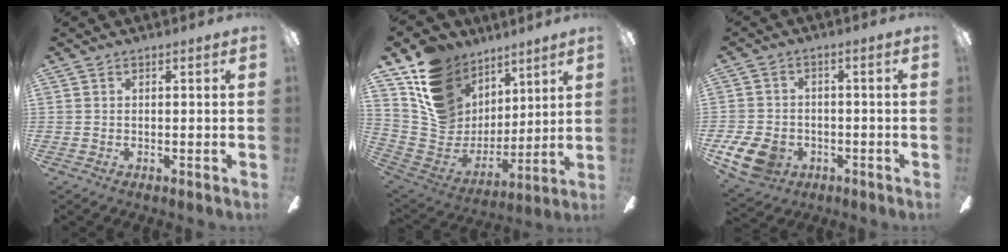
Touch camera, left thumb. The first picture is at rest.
{"total": 16.9, "force": [8.9, 13.0, 6.0], "torque": [-0.124, -0.048, 0.184]}
{"total": 8.4, "force": [-4.0, 6.0, 4.4], "torque": [-0.111, 0.017, -0.074]}